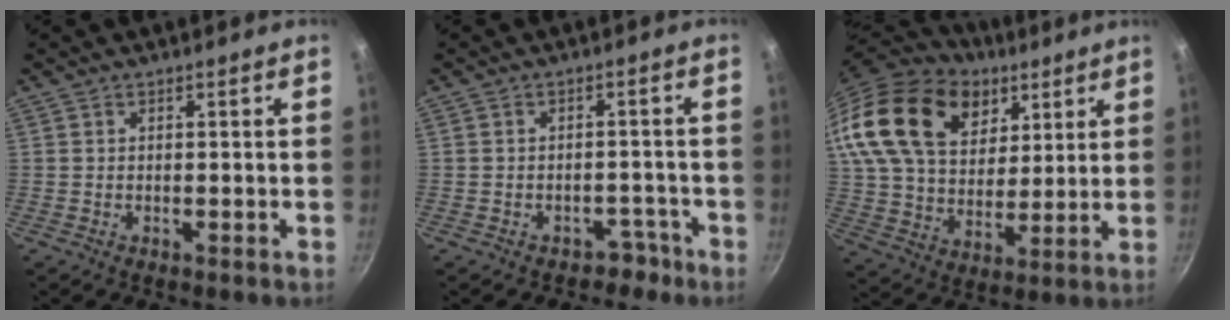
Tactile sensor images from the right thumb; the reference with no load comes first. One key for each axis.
{"total": 3.5, "fx": -2.5, "fy": 2.4, "fz": 0.6, "tx": 0.031, "ty": 0.043, "tz": -0.015}
{"total": 28.7, "fx": 14.0, "fy": 18.9, "fz": 16.5, "tx": -0.312, "ty": -0.008, "tz": 0.253}